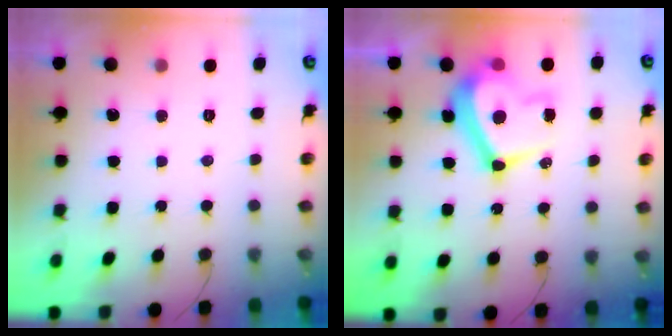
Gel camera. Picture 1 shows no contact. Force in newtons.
{"total": 14.2, "press": 14.0, "slide": 2.4}